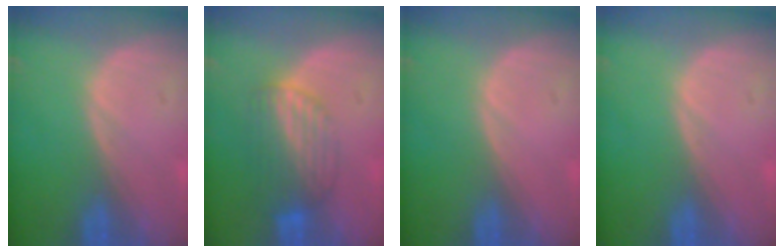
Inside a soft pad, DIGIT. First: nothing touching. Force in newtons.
{"total": 6.9, "press": 6.0, "slide": 3.5}
{"total": 0.0}
{"total": 0.0}